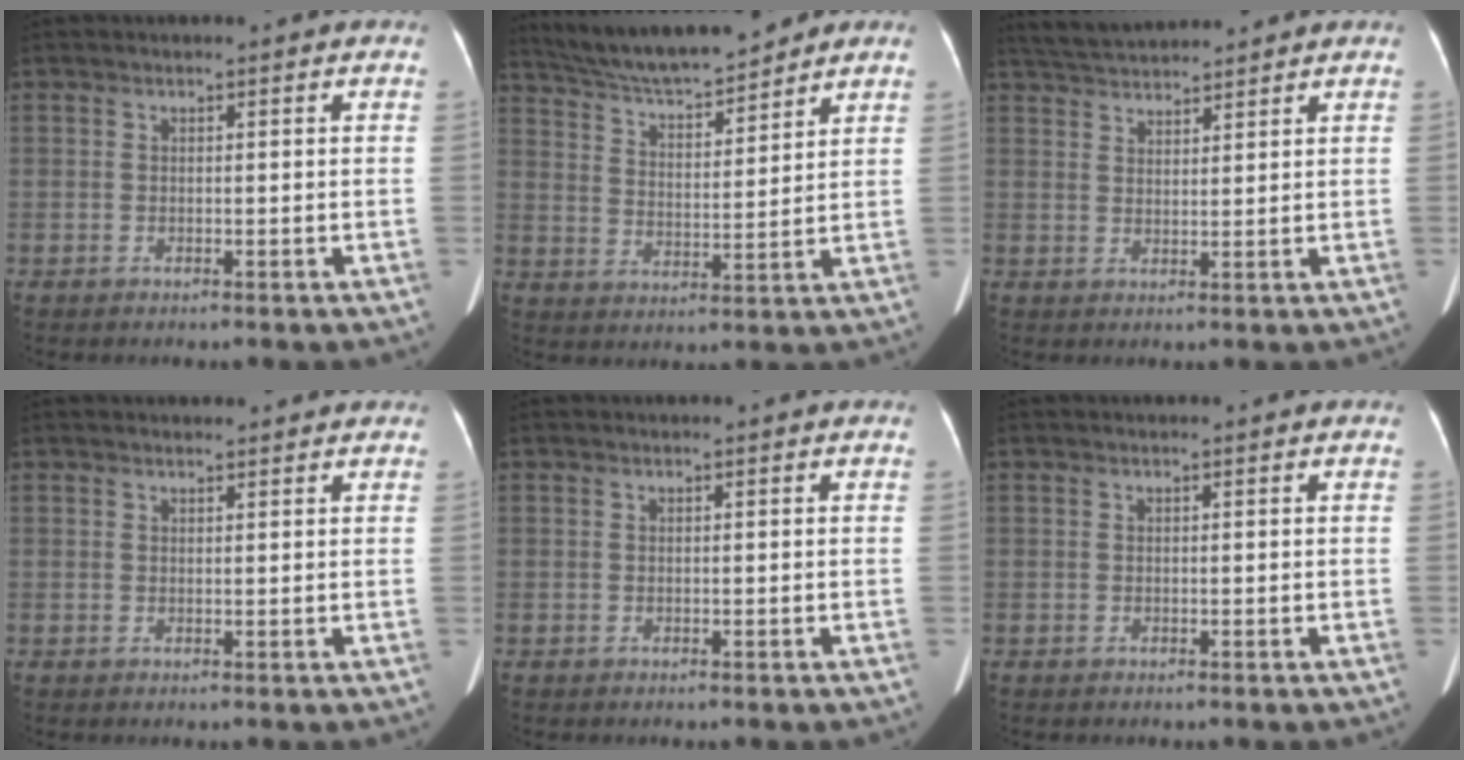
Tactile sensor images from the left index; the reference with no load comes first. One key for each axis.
{"total": 14.4, "fx": 12.9, "fy": 2.2, "fz": 5.9, "tx": -0.104, "ty": 0.015, "tz": 0.219}
{"total": 6.7, "fx": 6.4, "fy": 0.7, "fz": 1.7, "tx": -0.037, "ty": 0.034, "tz": 0.114}
{"total": 2.8, "fx": 2.6, "fy": 0.6, "fz": 0.7, "tx": -0.009, "ty": 0.015, "tz": 0.031}
{"total": 0.0}
{"total": 0.0}